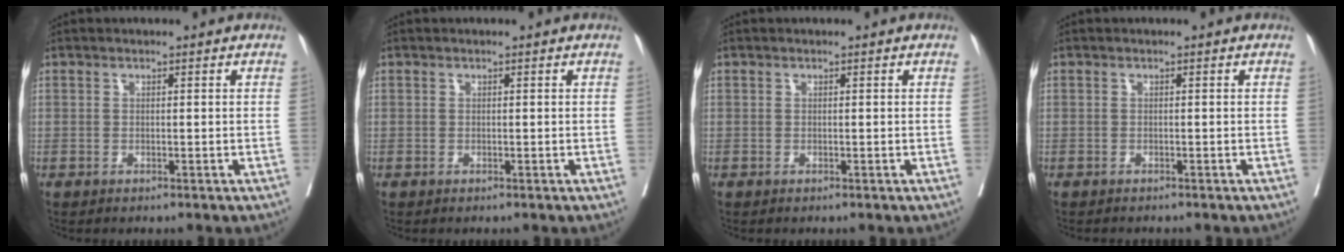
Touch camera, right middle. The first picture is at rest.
{"total": 0.0}
{"total": 0.0}
{"total": 1.4, "force": [-1.4, 0.3, 0.4], "torque": [-0.011, -0.004, -0.018]}